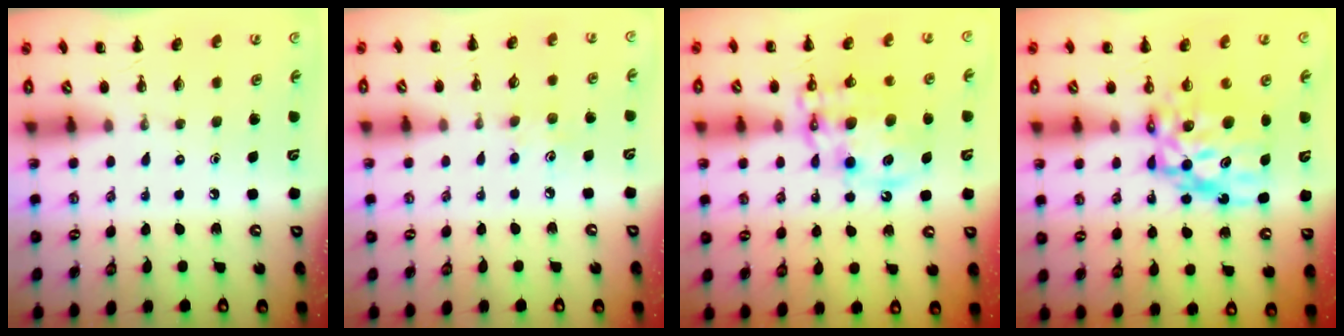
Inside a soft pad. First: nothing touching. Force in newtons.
{"total": 4.1, "press": 3.9, "slide": 1.1}
{"total": 13.9, "press": 13.5, "slide": 3.1}
{"total": 11.8, "press": 11.4, "slide": 3.1}